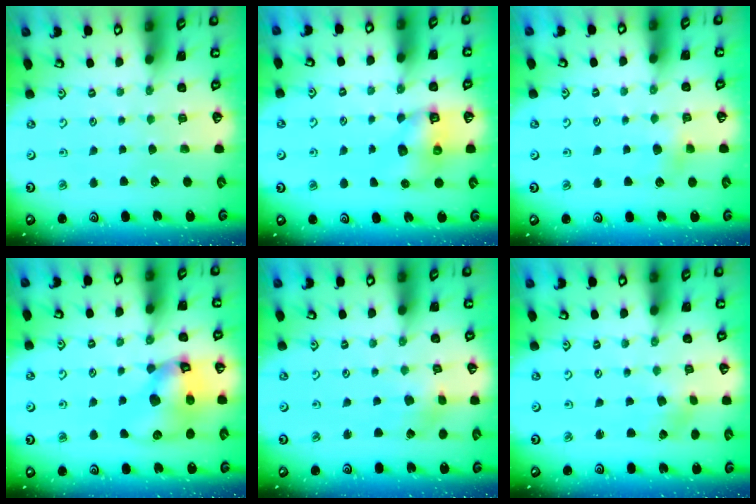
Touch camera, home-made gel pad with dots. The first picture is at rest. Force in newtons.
{"total": 7.1, "press": 7.0, "slide": 0.9}
{"total": 4.5, "press": 4.4, "slide": 0.7}
{"total": 14.1, "press": 13.9, "slide": 2.1}
{"total": 2.2, "press": 2.2, "slide": 0.1}
{"total": 2.9, "press": 2.9, "slide": 0.4}